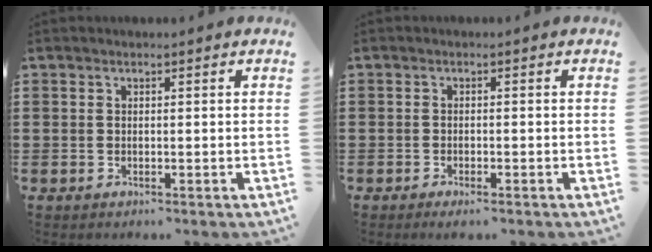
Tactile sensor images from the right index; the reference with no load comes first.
{"total": 1.0, "force": [-0.9, 0.1, 0.6], "torque": [-0.012, -0.004, -0.015]}